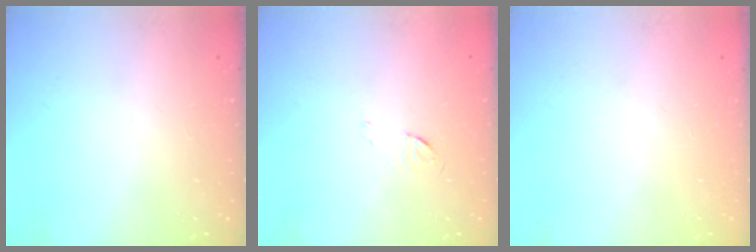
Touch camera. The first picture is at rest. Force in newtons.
{"total": 3.3, "press": 3.3, "slide": 0.4}
{"total": 0.0}